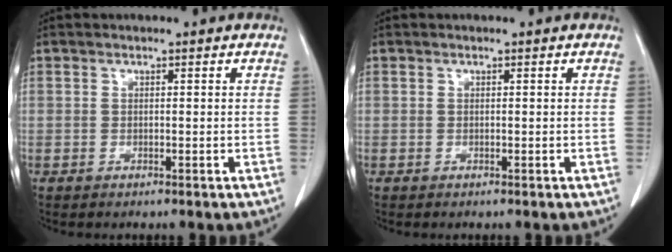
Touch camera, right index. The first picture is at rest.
{"total": 0.0}